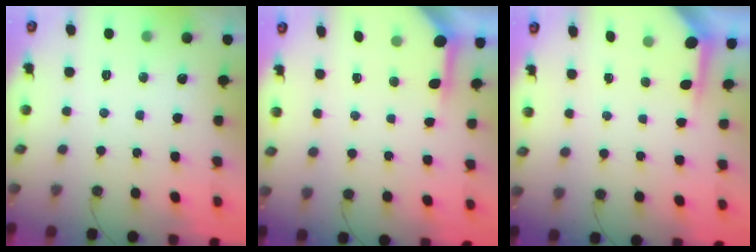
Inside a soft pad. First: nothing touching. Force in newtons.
{"total": 4.0, "press": 4.0, "slide": 0.5}
{"total": 3.7, "press": 3.7, "slide": 0.4}